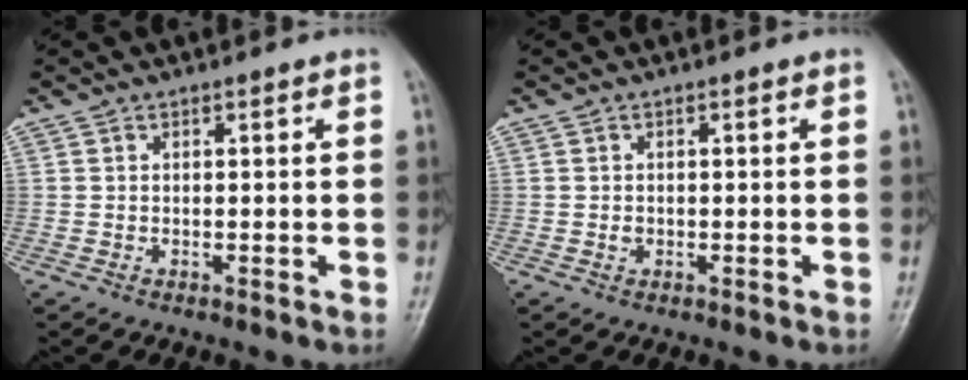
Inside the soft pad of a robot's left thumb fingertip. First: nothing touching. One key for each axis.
{"total": 0.9, "fx": -0.2, "fy": 0.8, "fz": 0.5, "tx": -0.005, "ty": 0.001, "tz": -0.002}